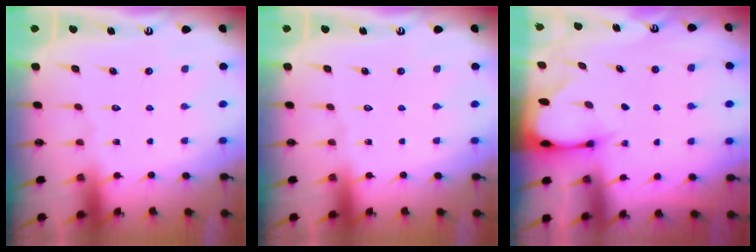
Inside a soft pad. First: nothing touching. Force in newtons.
{"total": 0.0}
{"total": 2.7, "press": 2.7, "slide": 0.4}